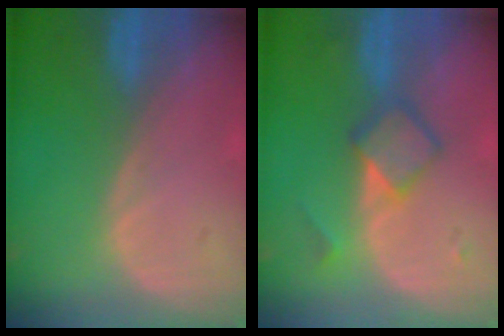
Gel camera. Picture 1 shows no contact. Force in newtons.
{"total": 4.7, "press": 4.6, "slide": 0.3}